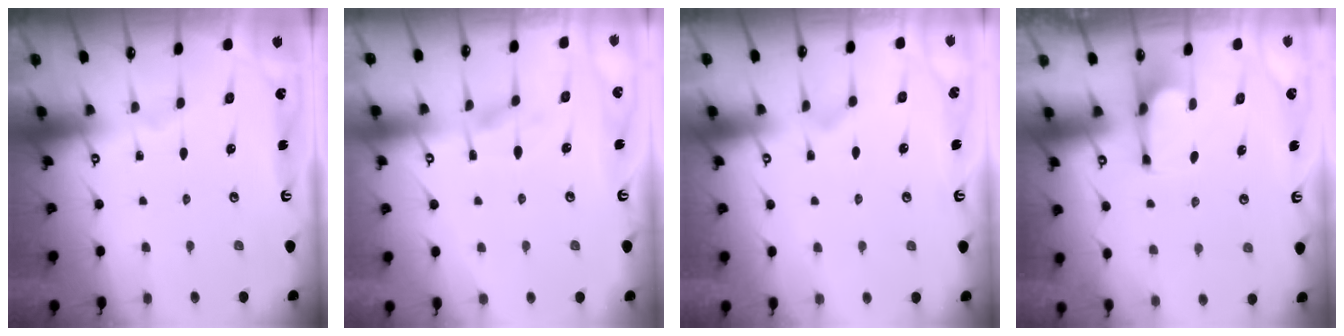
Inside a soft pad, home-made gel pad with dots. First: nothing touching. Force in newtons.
{"total": 2.0, "press": 1.7, "slide": 1.0}
{"total": 0.7, "press": 0.0, "slide": 0.7}
{"total": 3.0, "press": 2.9, "slide": 0.6}